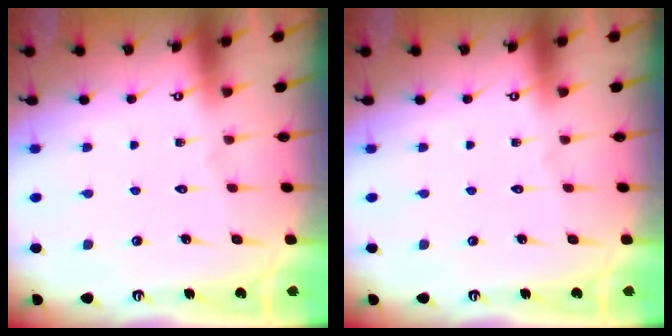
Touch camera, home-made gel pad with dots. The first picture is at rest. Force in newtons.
{"total": 0.0}